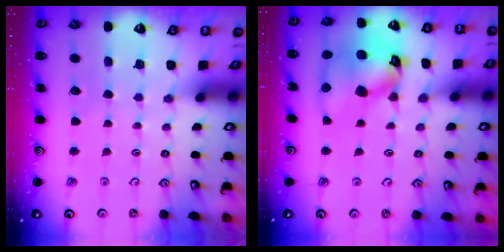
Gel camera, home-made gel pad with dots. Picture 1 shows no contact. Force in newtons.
{"total": 15.8, "press": 15.7, "slide": 1.7}